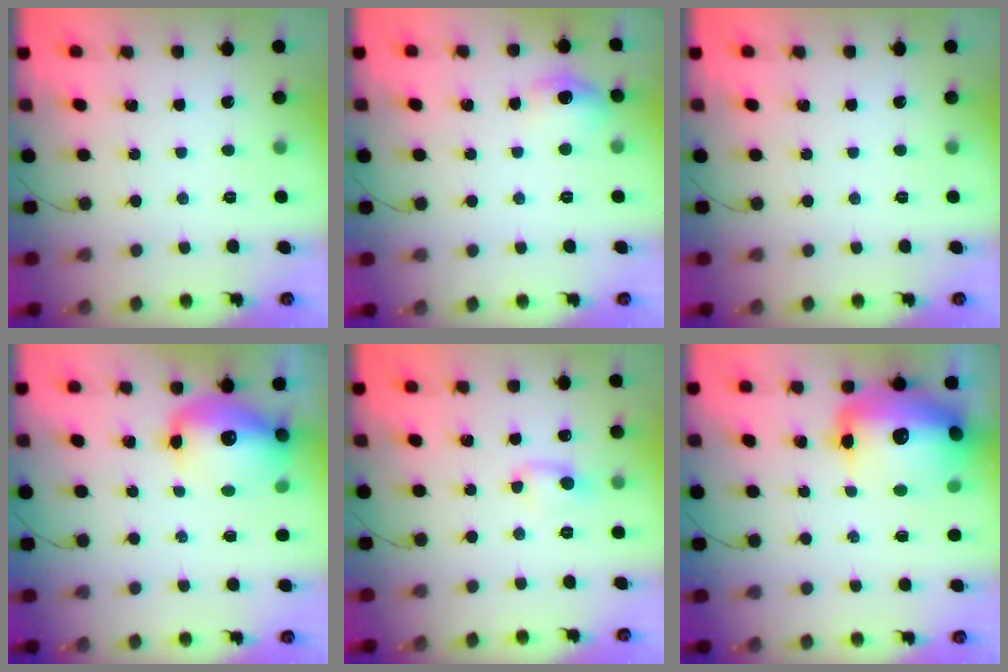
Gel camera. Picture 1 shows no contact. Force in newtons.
{"total": 8.3, "press": 8.0, "slide": 2.0}
{"total": 0.0}
{"total": 13.4, "press": 13.1, "slide": 2.9}
{"total": 4.3, "press": 4.2, "slide": 0.9}
{"total": 20.6, "press": 20.0, "slide": 4.9}